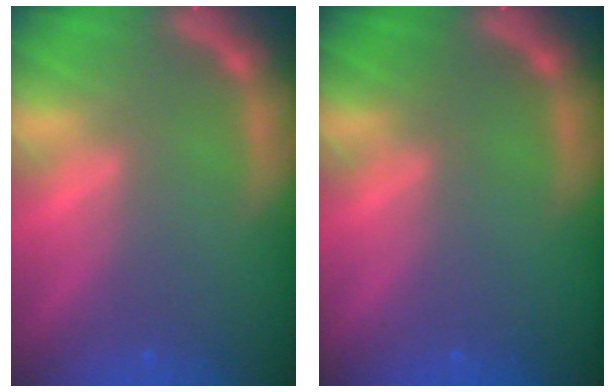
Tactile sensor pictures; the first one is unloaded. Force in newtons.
{"total": 0.0}